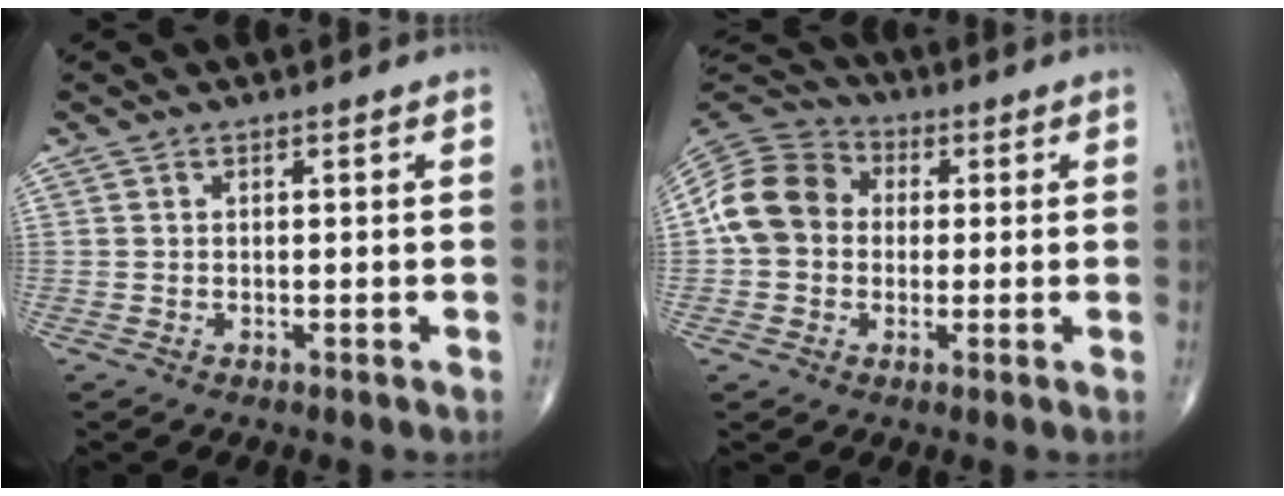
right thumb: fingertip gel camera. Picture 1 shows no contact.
{"total": 12.3, "force": [0.5, 10.3, 6.6], "torque": [-0.115, 0.032, -0.003]}